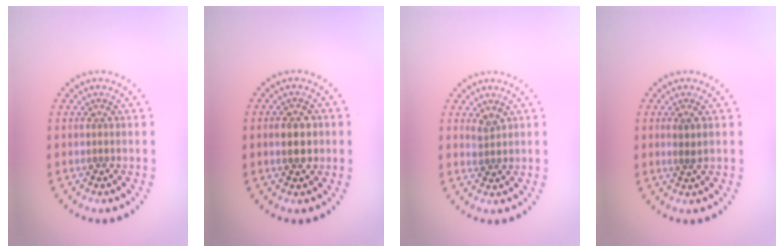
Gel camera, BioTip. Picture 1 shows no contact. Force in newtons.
{"total": 2.9, "press": 2.9, "slide": 0.2}
{"total": 1.0, "press": 0.9, "slide": 0.6}
{"total": 0.9, "press": 0.6, "slide": 0.7}